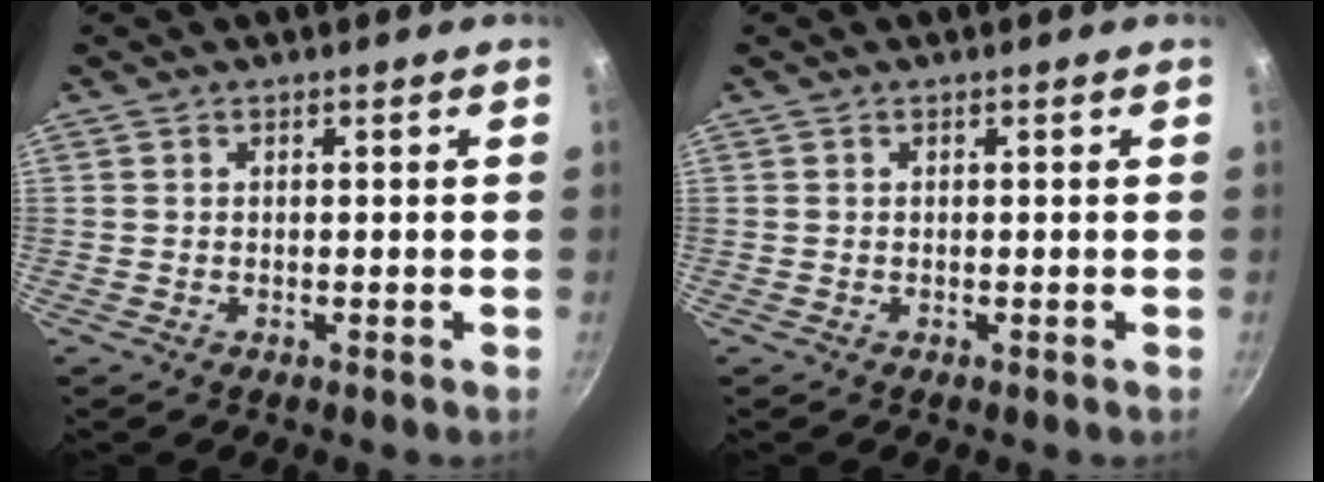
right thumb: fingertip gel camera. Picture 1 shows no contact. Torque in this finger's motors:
{"motor_torque": [-0.05, 0.15, -0.07, -0.15, 0.05]}